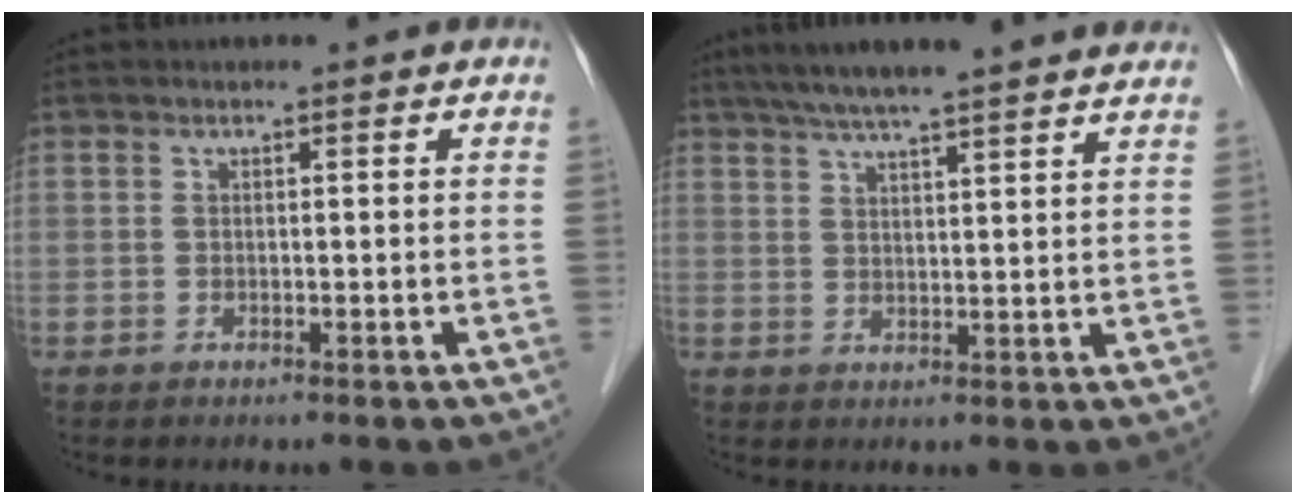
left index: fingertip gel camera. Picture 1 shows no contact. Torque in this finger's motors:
{"motor_torque": [1.05, -1.09, 0.23, 0.14]}